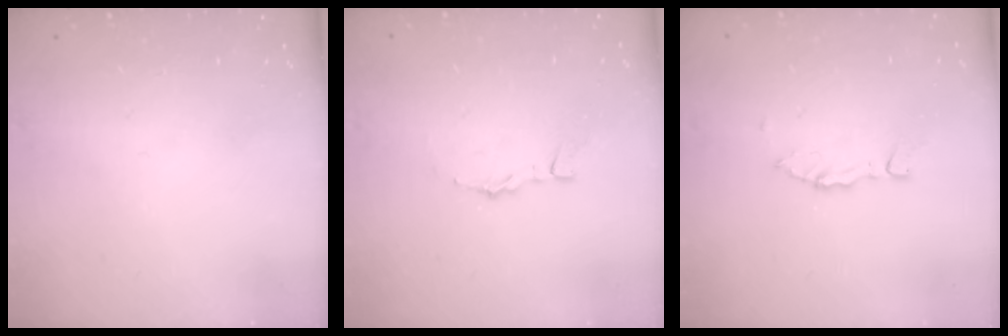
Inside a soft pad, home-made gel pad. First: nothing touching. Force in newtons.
{"total": 2.5, "press": 2.5, "slide": 0.1}
{"total": 2.8, "press": 2.8, "slide": 0.2}